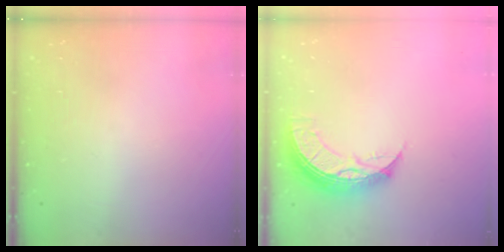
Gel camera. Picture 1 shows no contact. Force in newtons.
{"total": 9.8, "press": 9.8, "slide": 0.5}